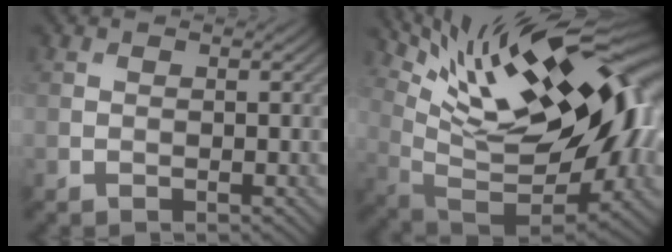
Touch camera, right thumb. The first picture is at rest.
{"total": 20.3, "force": [8.5, 7.9, 16.7], "torque": [-0.268, 0.031, 0.137]}